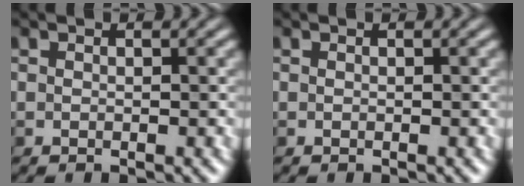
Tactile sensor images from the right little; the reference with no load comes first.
{"total": 0.0}